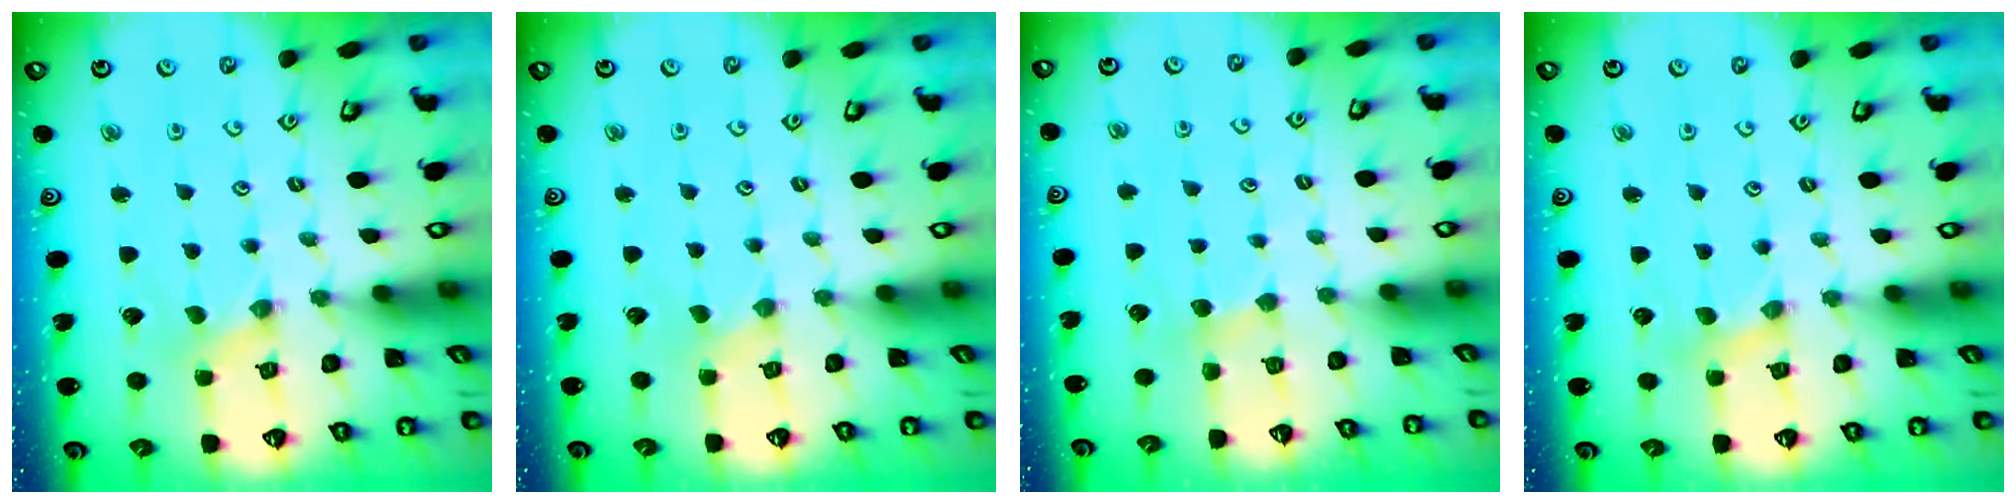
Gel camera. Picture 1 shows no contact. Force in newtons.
{"total": 0.0}
{"total": 2.9, "press": 2.9, "slide": 0.4}
{"total": 1.2, "press": 1.2, "slide": 0.2}